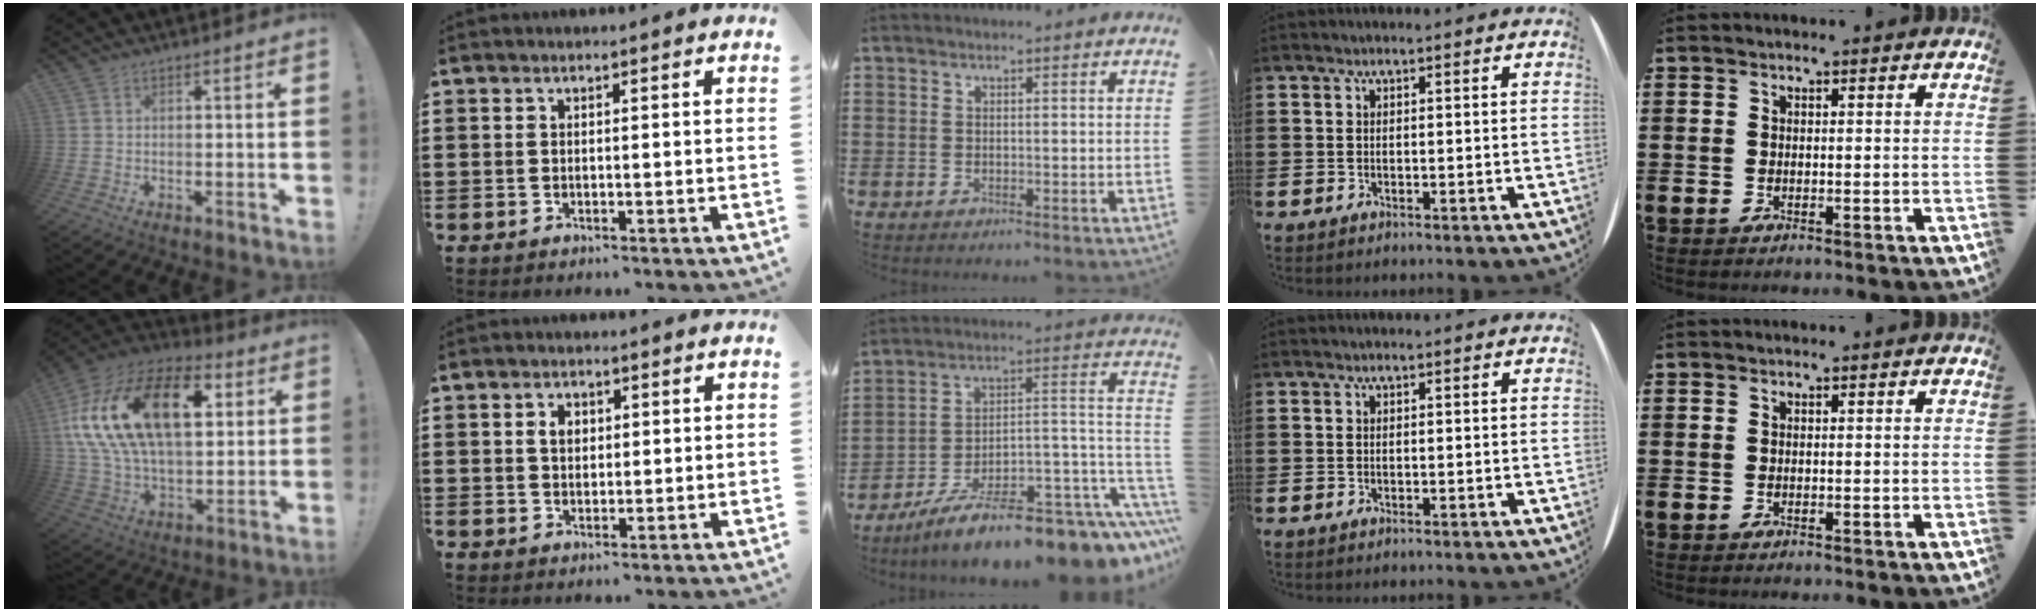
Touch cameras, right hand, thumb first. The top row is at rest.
{"thumb": {"total": 26.6, "force": [8.0, 15.4, 20.2], "torque": [-0.369, -0.026, 0.135]}, "index": {"total": 2.2, "force": [0.7, 1.5, 1.4], "torque": [-0.033, 0.010, 0.012]}, "middle": {"total": 10.9, "force": [-7.5, 2.0, 7.6], "torque": [-0.118, 0.007, -0.124]}}